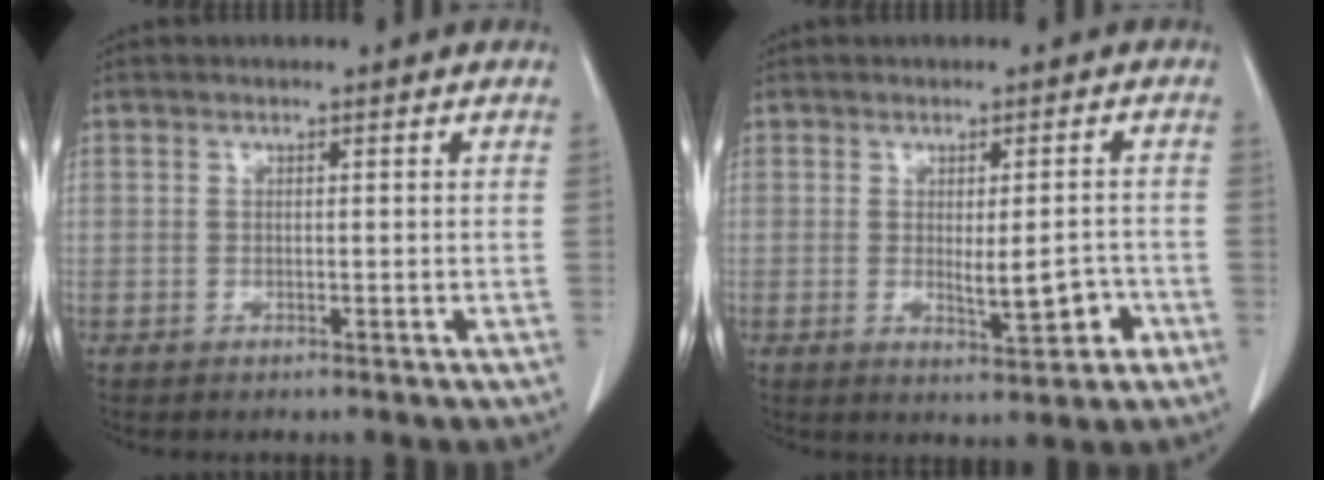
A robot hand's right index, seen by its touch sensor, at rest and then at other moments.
{"total": 5.1, "force": [-1.4, 1.4, 4.7], "torque": [-0.061, -0.004, -0.014]}